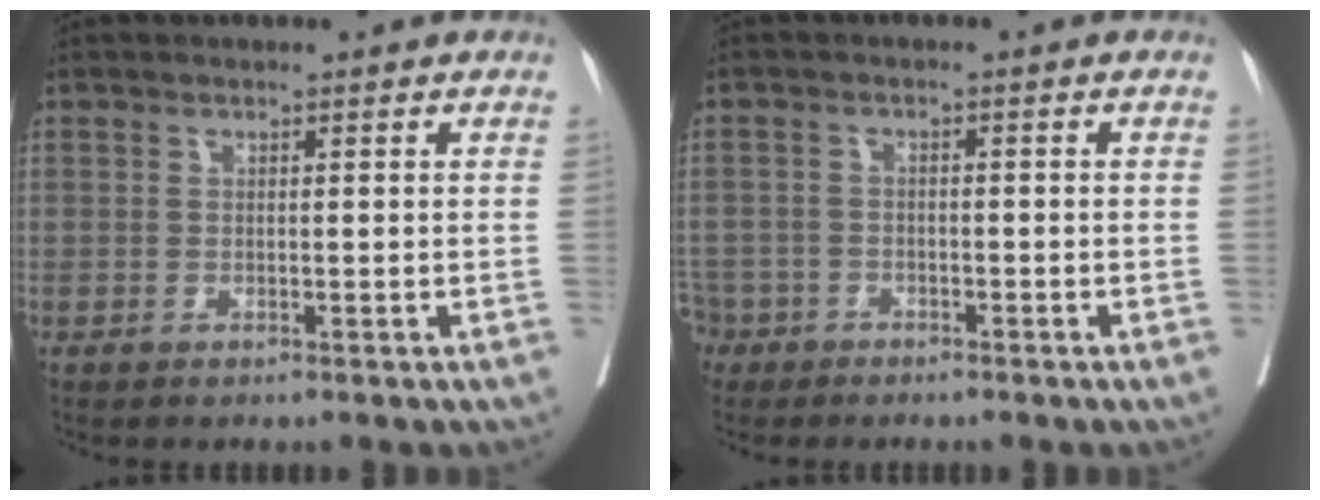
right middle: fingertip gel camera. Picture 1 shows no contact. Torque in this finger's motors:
{"motor_torque": [1.28, -0.85, 1.05, 0.21]}